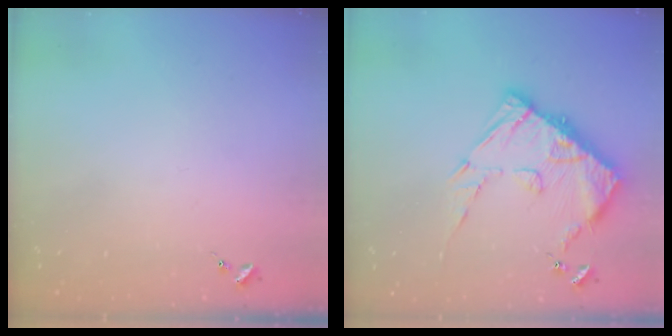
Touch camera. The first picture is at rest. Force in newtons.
{"total": 14.4, "press": 14.3, "slide": 1.4}